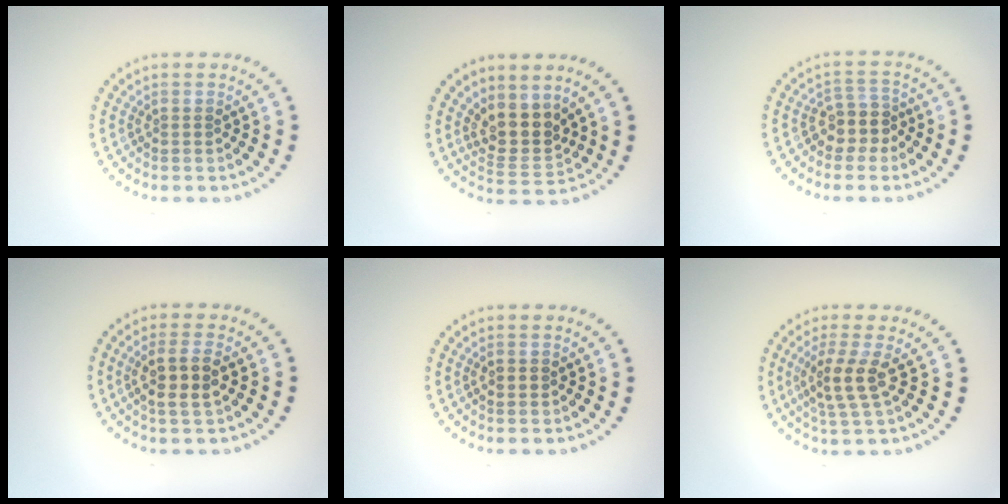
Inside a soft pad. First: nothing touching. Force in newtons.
{"total": 3.4, "press": 2.6, "slide": 2.1}
{"total": 2.5, "press": 2.0, "slide": 1.5}
{"total": 3.0, "press": 2.7, "slide": 1.2}
{"total": 1.3, "press": 1.3, "slide": 0.1}
{"total": 3.2, "press": 2.8, "slide": 1.6}